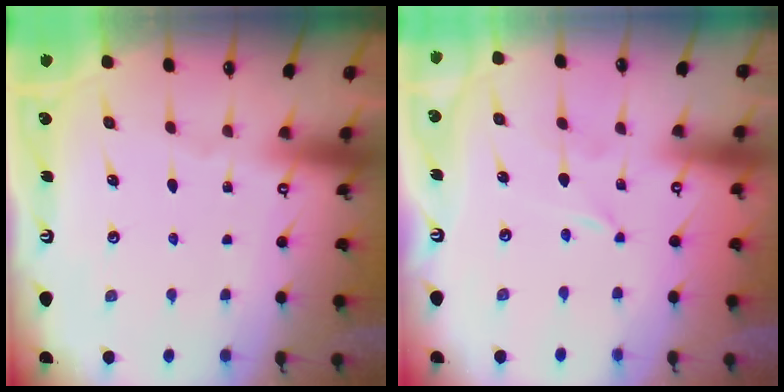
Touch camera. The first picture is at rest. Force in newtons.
{"total": 0.0}